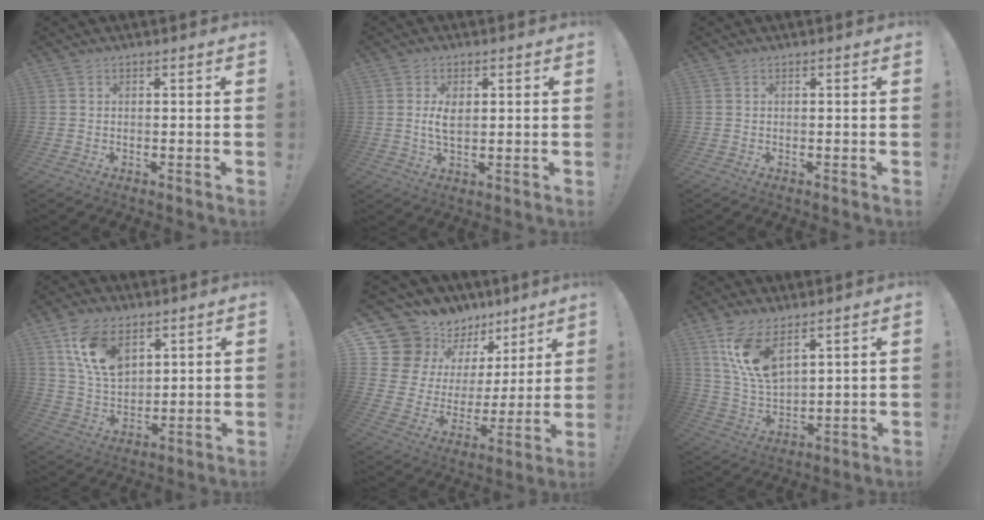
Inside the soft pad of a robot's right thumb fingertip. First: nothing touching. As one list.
[{"total": 4.6, "force": [0.6, 2.2, 4.0], "torque": [-0.078, -0.008, 0.005]}, {"total": 0.0}, {"total": 13.5, "force": [7.1, 8.3, 8.0], "torque": [-0.153, -0.021, 0.139]}, {"total": 14.7, "force": [11.7, 8.1, 3.8], "torque": [-0.071, -0.101, 0.232]}, {"total": 12.6, "force": [7.8, 5.7, 8.1], "torque": [-0.179, -0.036, 0.148]}]